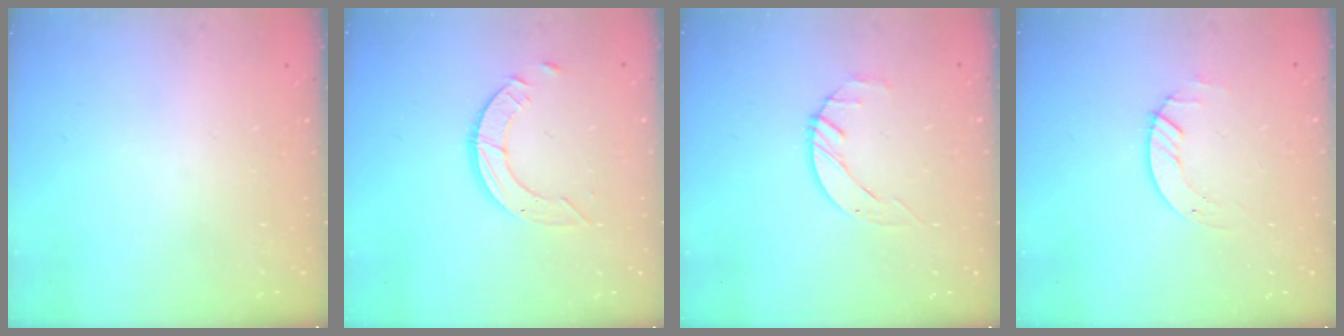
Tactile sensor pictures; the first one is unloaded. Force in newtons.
{"total": 4.2, "press": 4.2, "slide": 0.2}
{"total": 2.1, "press": 2.0, "slide": 0.3}
{"total": 2.0, "press": 2.0, "slide": 0.2}